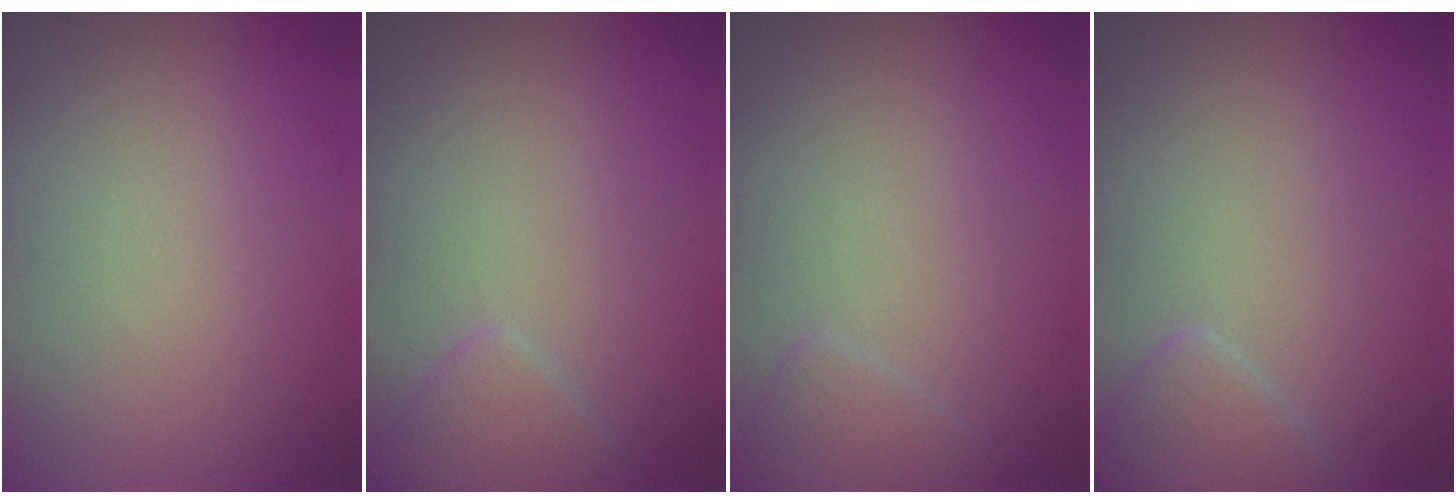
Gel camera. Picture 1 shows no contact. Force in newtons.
{"total": 1.8, "press": 1.8, "slide": 0.1}
{"total": 1.2, "press": 1.2, "slide": 0.1}
{"total": 2.1, "press": 2.1, "slide": 0.1}